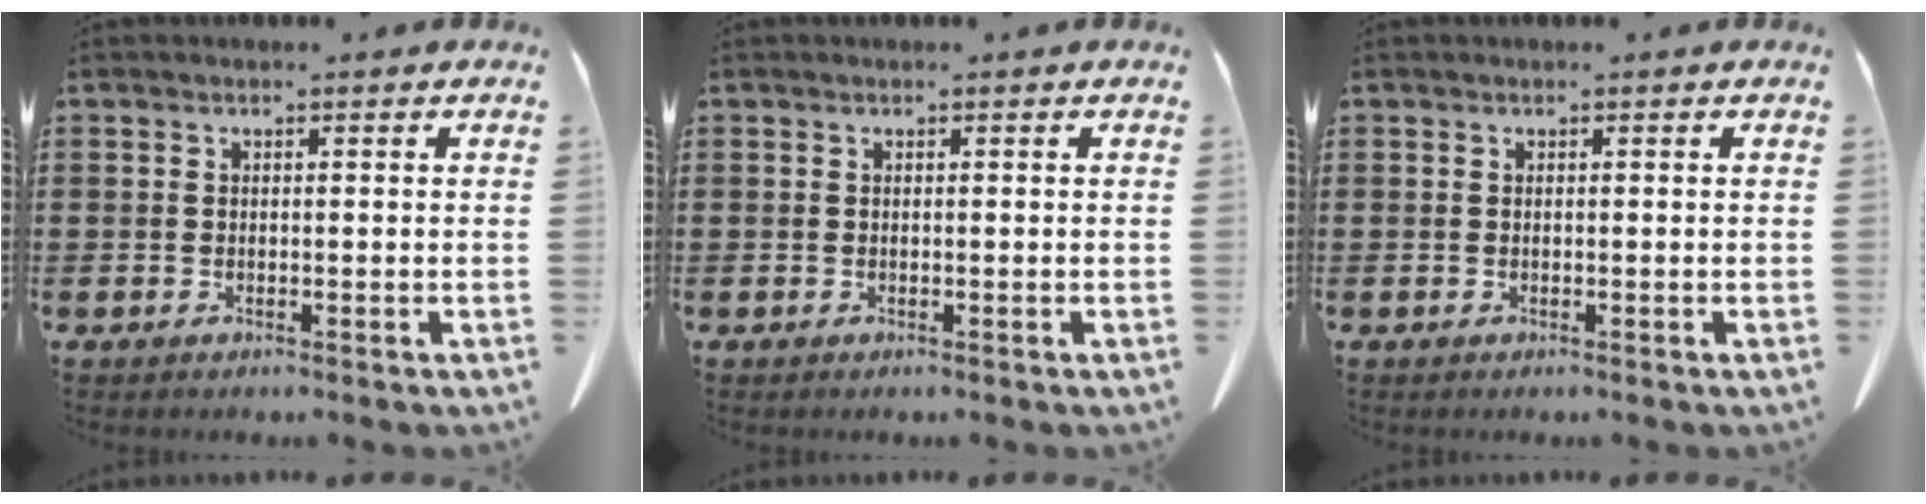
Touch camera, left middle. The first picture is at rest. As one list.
[{"total": 0.0}, {"total": 0.0}]